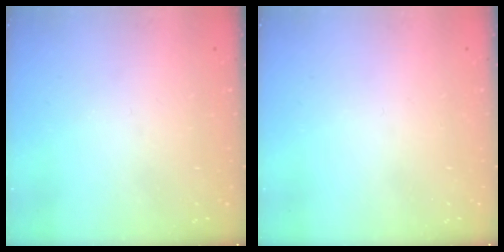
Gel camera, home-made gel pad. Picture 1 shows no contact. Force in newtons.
{"total": 1.7, "press": 1.6, "slide": 0.1}